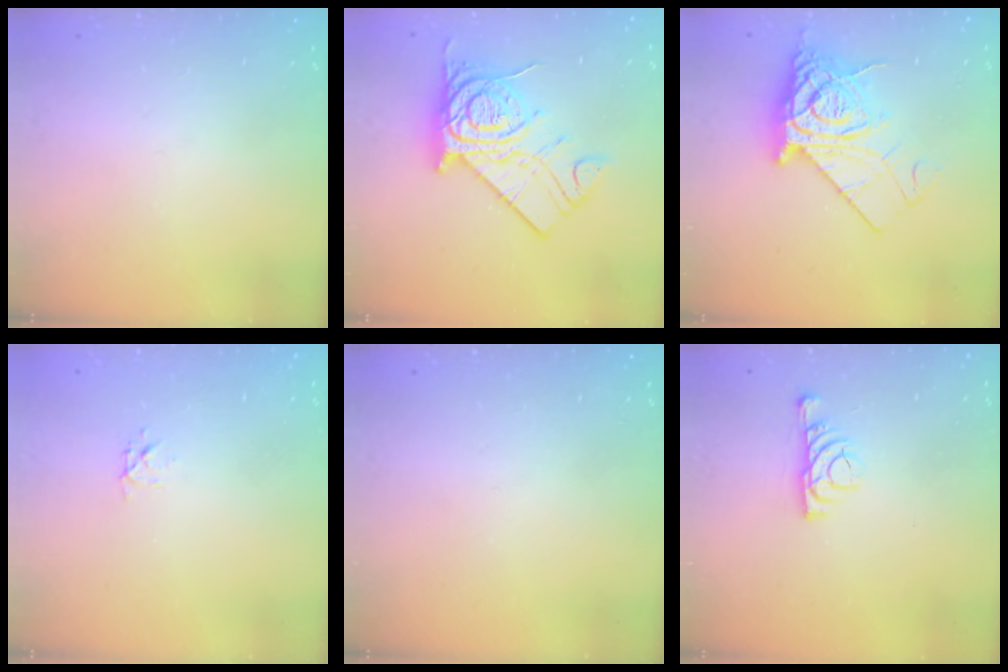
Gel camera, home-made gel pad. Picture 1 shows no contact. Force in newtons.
{"total": 16.9, "press": 16.9, "slide": 1.2}
{"total": 12.9, "press": 12.8, "slide": 1.5}
{"total": 3.2, "press": 3.2, "slide": 0.3}
{"total": 0.0}
{"total": 5.0, "press": 4.9, "slide": 1.1}